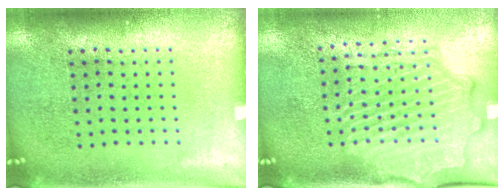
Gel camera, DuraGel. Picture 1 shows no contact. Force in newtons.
{"total": 2.4, "press": 2.2, "slide": 0.9}